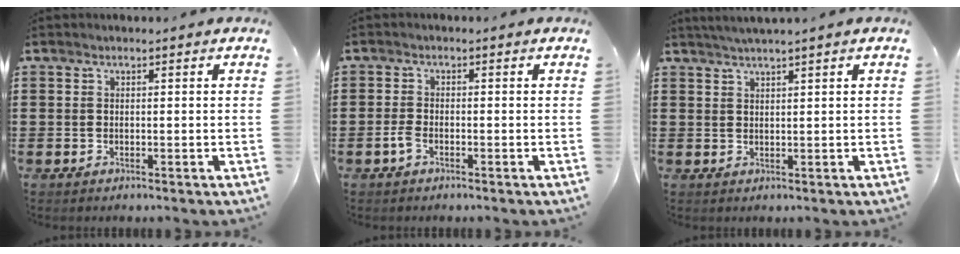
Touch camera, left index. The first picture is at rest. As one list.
[{"total": 2.0, "force": [-1.1, 0.8, 1.5], "torque": [-0.042, -0.004, -0.025]}, {"total": 1.7, "force": [1.5, -0.5, 0.7], "torque": [-0.013, 0.000, 0.029]}]